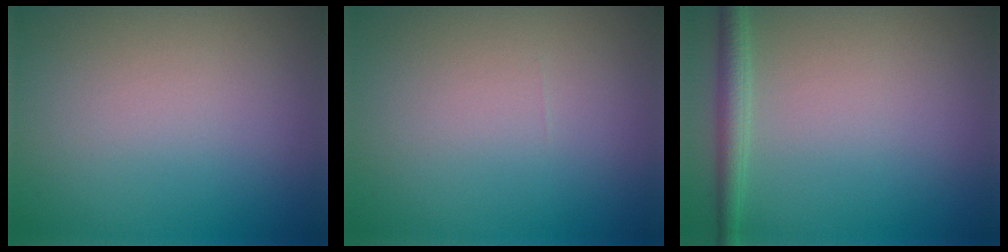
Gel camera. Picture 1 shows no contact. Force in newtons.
{"total": 0.0}
{"total": 2.3, "press": 2.3, "slide": 0.1}